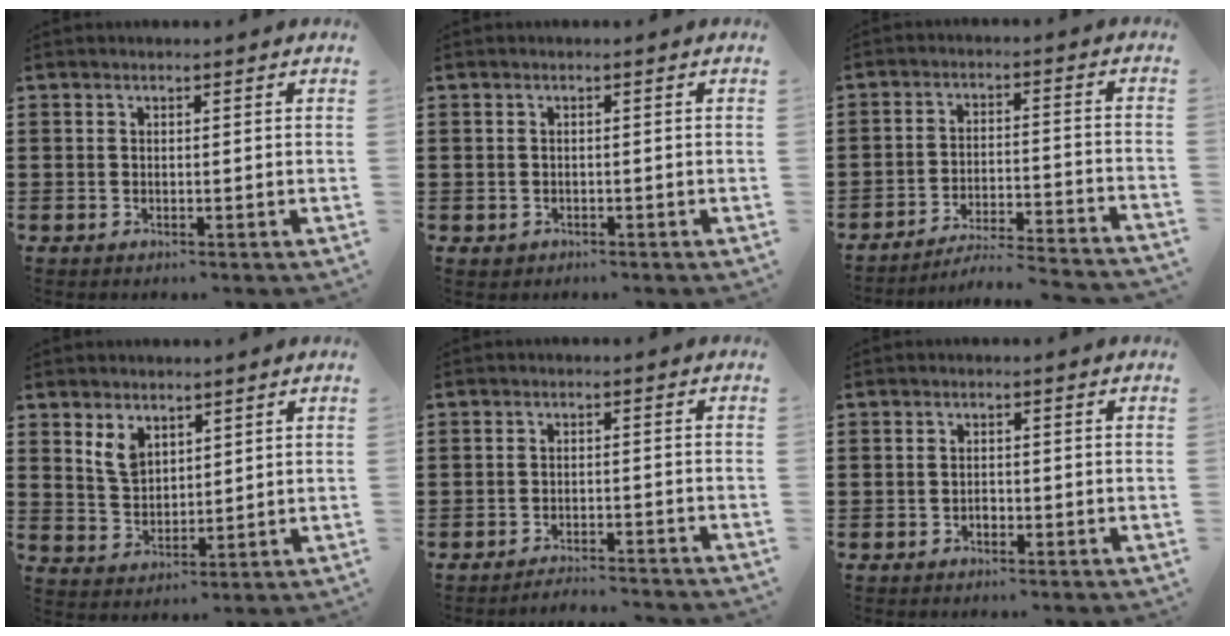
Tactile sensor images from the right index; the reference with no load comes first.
{"total": 0.7, "force": [-0.6, 0.3, -0.1], "torque": [-0.001, 0.002, -0.014]}
{"total": 5.4, "force": [-5.2, -0.4, 1.5], "torque": [-0.035, -0.012, -0.107]}
{"total": 4.4, "force": [2.5, 2.9, 2.3], "torque": [-0.055, 0.009, 0.047]}
{"total": 2.8, "force": [-2.8, -0.2, -0.1], "torque": [-0.004, 0.001, -0.060]}
{"total": 1.1, "force": [-0.7, 0.7, 0.6], "torque": [-0.013, 0.000, -0.012]}